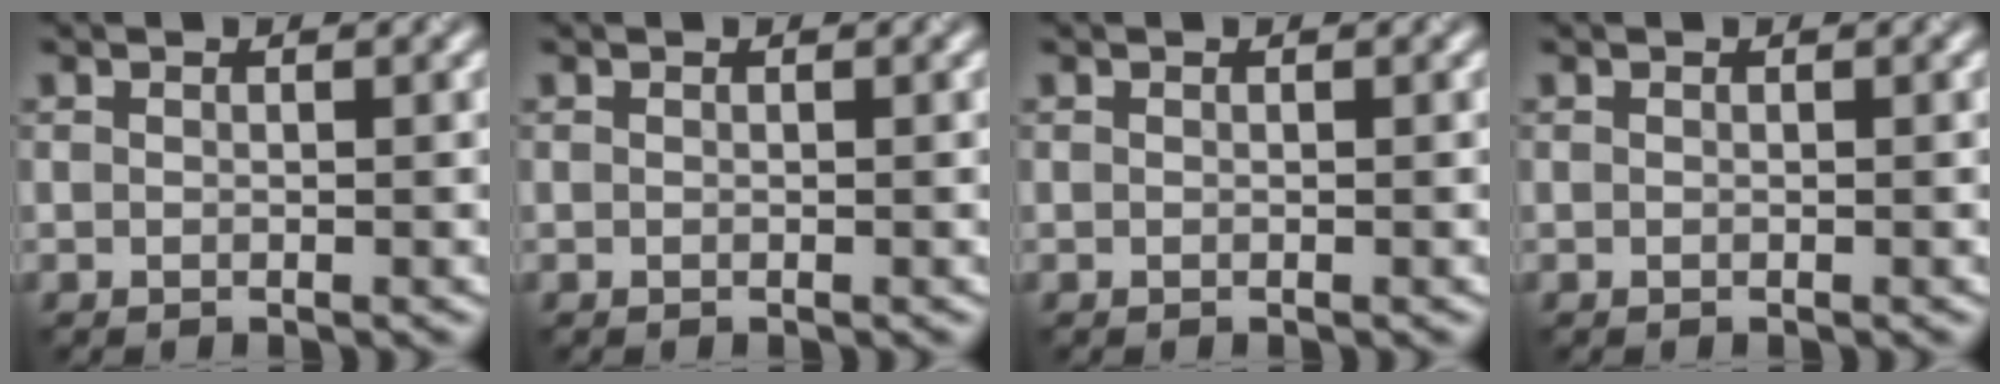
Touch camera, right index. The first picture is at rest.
{"total": 0.0}
{"total": 0.0}
{"total": 0.0}